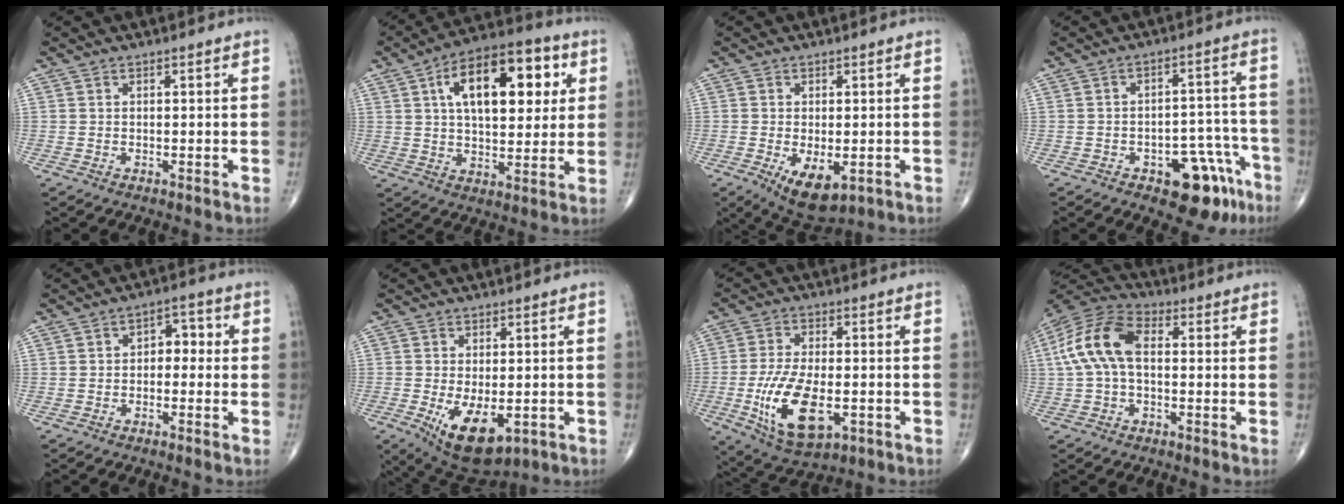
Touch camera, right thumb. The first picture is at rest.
{"total": 19.1, "force": [5.7, 9.6, 15.5], "torque": [-0.204, 0.007, 0.084]}
{"total": 7.9, "force": [-2.5, 4.0, 6.4], "torque": [-0.099, -0.014, -0.028]}
{"total": 11.8, "force": [-6.5, 5.9, 7.9], "torque": [-0.059, 0.051, -0.079]}
{"total": 4.3, "force": [-0.2, 2.9, 3.1], "torque": [-0.020, 0.020, -0.014]}
{"total": 10.8, "force": [-3.4, 5.6, 8.7], "torque": [-0.131, -0.014, -0.037]}
{"total": 14.4, "force": [-3.7, 7.1, 12.0], "torque": [-0.224, -0.003, -0.053]}
{"total": 12.7, "force": [1.0, 7.4, 10.3], "torque": [-0.214, 0.035, 0.008]}